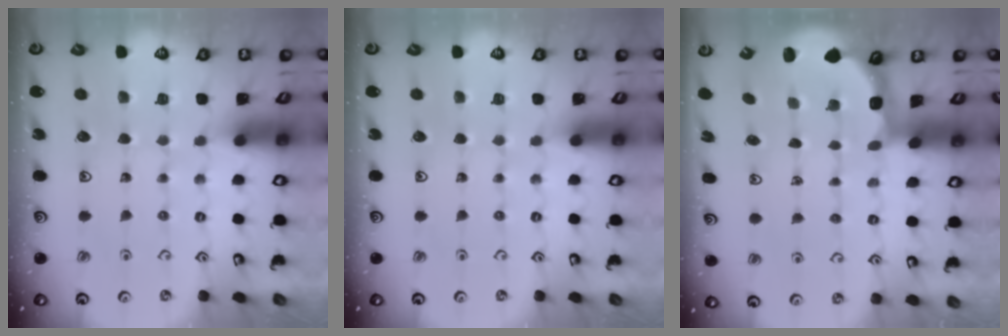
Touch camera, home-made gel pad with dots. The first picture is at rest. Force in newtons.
{"total": 0.0}
{"total": 3.0, "press": 2.0, "slide": 2.2}